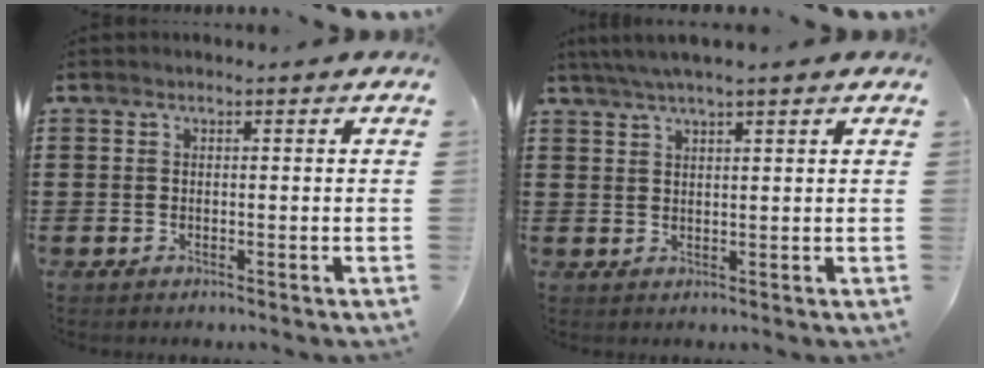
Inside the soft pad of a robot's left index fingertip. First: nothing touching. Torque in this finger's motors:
{"motor_torque": [2.14, 0.00, 0.80, 0.10]}